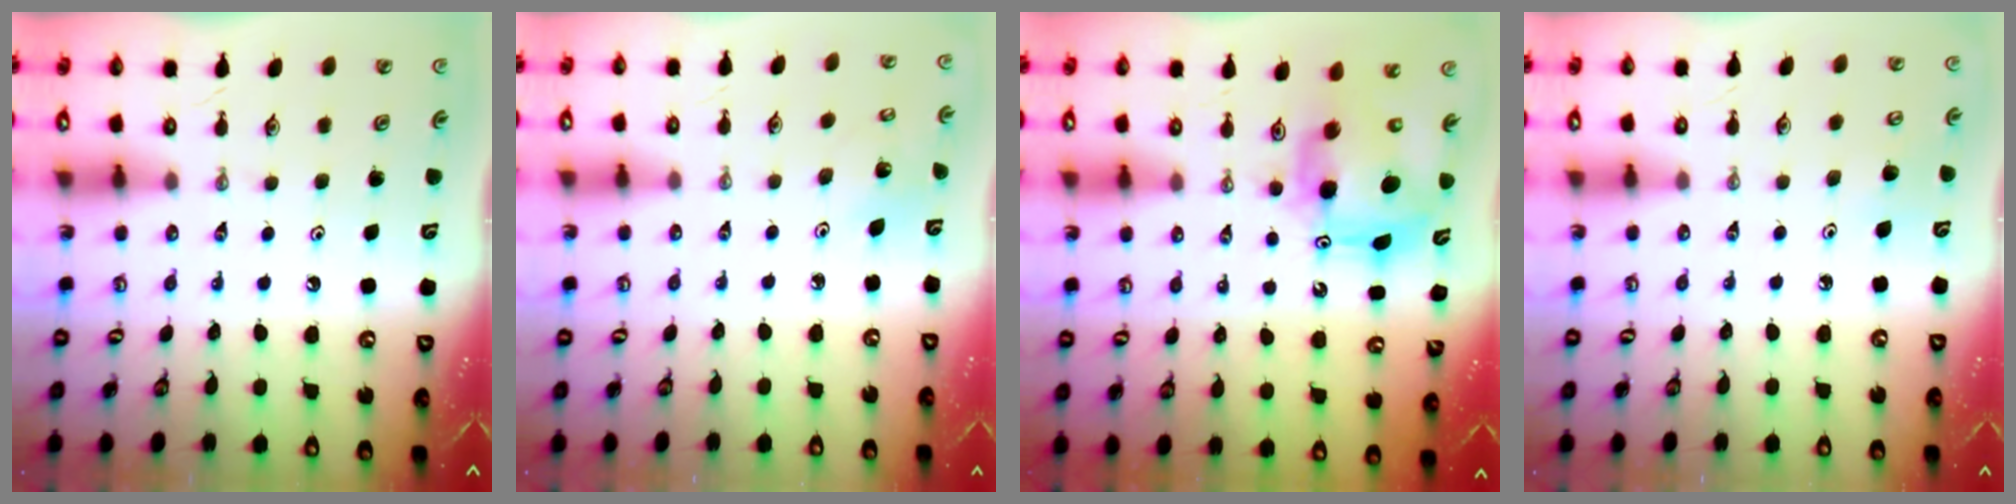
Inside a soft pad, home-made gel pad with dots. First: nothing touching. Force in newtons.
{"total": 2.7, "press": 2.7, "slide": 0.2}
{"total": 9.3, "press": 9.2, "slide": 1.0}
{"total": 5.3, "press": 5.1, "slide": 1.6}